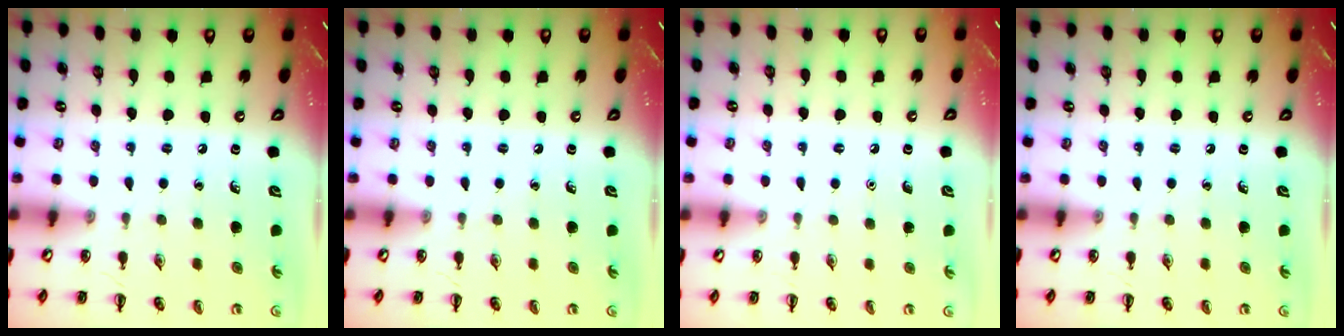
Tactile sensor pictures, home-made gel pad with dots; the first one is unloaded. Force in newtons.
{"total": 0.0}
{"total": 1.6, "press": 1.5, "slide": 0.1}
{"total": 0.0}